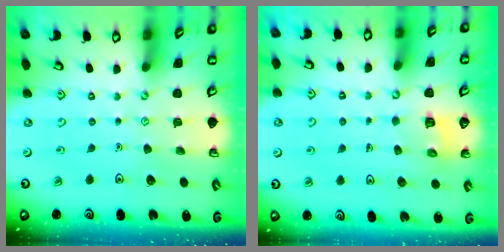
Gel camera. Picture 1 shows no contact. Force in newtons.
{"total": 5.2, "press": 5.1, "slide": 0.4}